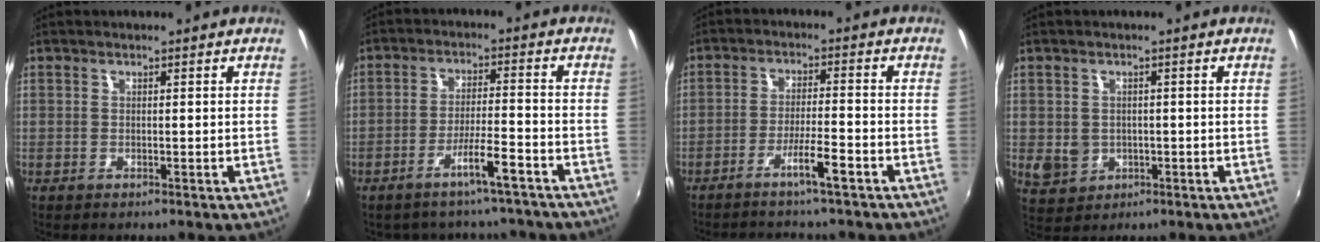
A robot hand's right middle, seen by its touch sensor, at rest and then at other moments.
{"total": 7.5, "force": [-6.2, 1.6, 3.8], "torque": [-0.072, 0.008, -0.091]}
{"total": 6.1, "force": [-4.8, 0.4, 3.7], "torque": [-0.078, -0.002, -0.082]}
{"total": 5.0, "force": [-0.6, 4.5, 2.1], "torque": [-0.043, -0.002, 0.002]}